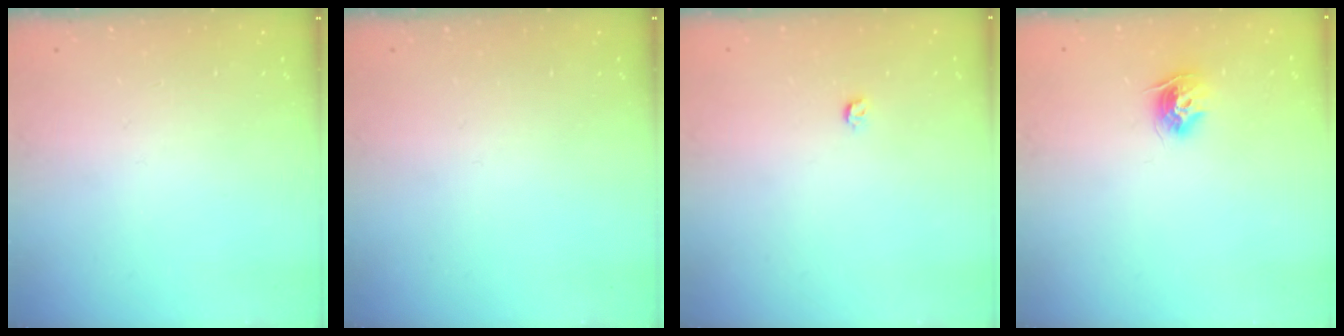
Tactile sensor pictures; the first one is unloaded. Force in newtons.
{"total": 0.0}
{"total": 3.2, "press": 3.2, "slide": 0.6}
{"total": 9.6, "press": 9.6, "slide": 0.7}